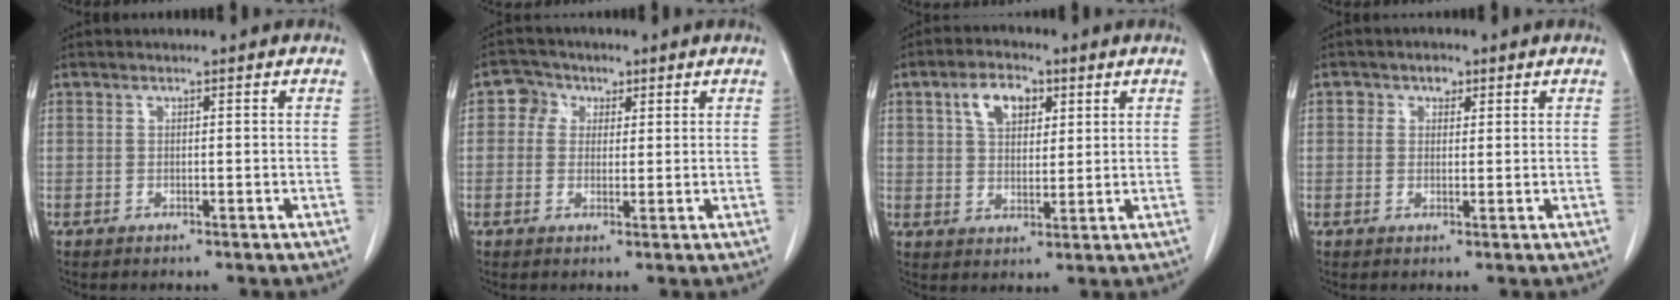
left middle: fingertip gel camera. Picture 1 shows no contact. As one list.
[{"total": 3.7, "force": [1.3, 3.3, 1.1], "torque": [-0.017, 0.013, 0.019]}, {"total": 6.4, "force": [2.8, 3.8, 4.2], "torque": [-0.077, 0.016, 0.051]}, {"total": 2.1, "force": [1.0, 1.6, 1.0], "torque": [-0.016, 0.005, 0.014]}]